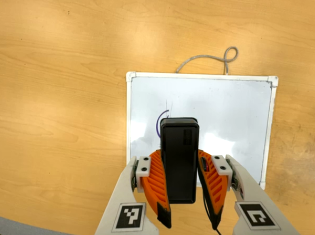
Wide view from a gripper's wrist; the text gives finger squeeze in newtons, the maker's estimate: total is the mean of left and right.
{"total": 7.8, "left": 5.9, "right": 9.7}